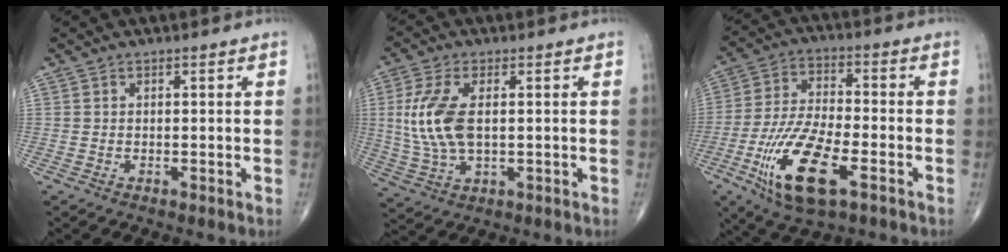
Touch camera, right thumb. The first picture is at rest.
{"total": 10.9, "force": [1.3, 5.5, 9.3], "torque": [-0.213, -0.003, 0.031]}
{"total": 16.6, "force": [-6.9, 6.3, 13.7], "torque": [-0.272, 0.013, -0.120]}